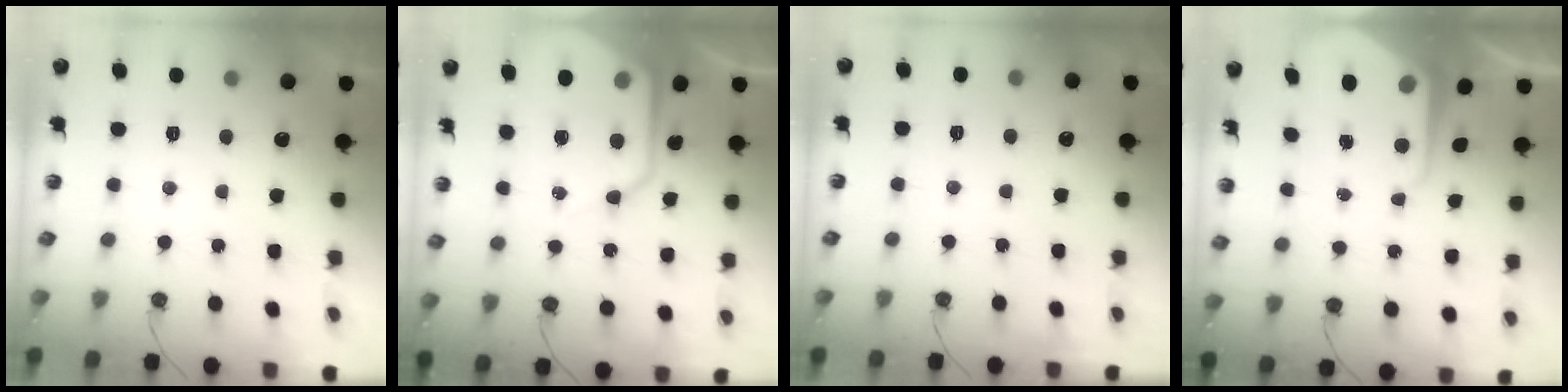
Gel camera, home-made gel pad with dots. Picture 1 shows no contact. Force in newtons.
{"total": 16.9, "press": 16.8, "slide": 1.6}
{"total": 2.4, "press": 2.3, "slide": 0.4}
{"total": 8.0, "press": 7.9, "slide": 0.6}